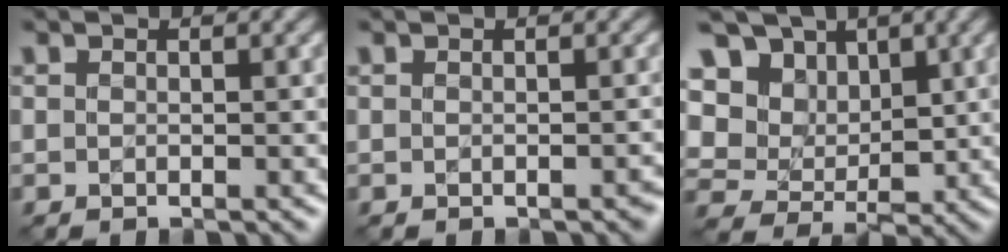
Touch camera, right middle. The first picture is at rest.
{"total": 0.8, "force": [-0.5, 0.5, 0.4], "torque": [-0.004, -0.003, -0.004]}
{"total": 11.6, "force": [3.9, 9.6, 5.2], "torque": [-0.125, 0.023, 0.058]}